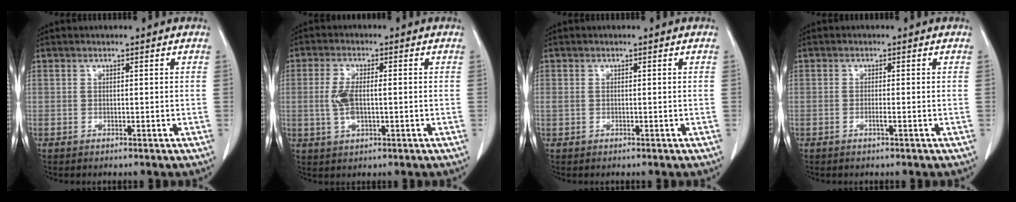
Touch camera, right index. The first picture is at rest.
{"total": 4.9, "force": [-0.2, 1.7, 4.6], "torque": [-0.105, 0.007, 0.000]}
{"total": 0.5, "force": [0.1, 0.4, 0.3], "torque": [-0.009, 0.008, 0.006]}
{"total": 0.8, "force": [-0.3, -0.1, 0.8], "torque": [-0.015, 0.001, -0.004]}